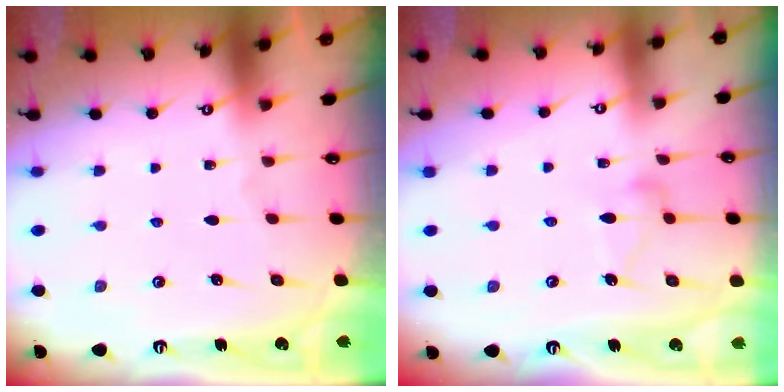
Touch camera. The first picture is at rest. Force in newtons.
{"total": 9.8, "press": 9.8, "slide": 0.3}